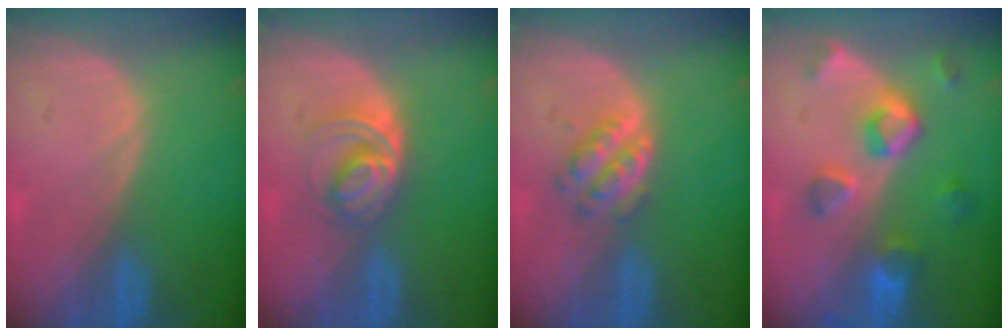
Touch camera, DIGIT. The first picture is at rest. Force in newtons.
{"total": 5.4, "press": 5.0, "slide": 2.1}
{"total": 4.3, "press": 4.1, "slide": 1.2}
{"total": 7.8, "press": 7.0, "slide": 3.4}